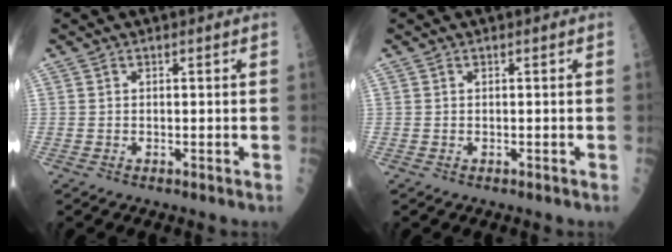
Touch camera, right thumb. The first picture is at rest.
{"total": 0.0}